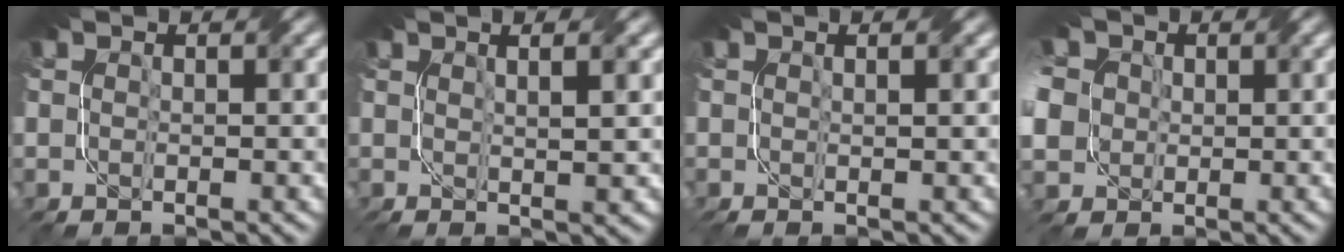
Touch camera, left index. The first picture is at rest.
{"total": 3.7, "force": [1.4, 1.3, 3.2], "torque": [-0.027, 0.011, 0.002]}
{"total": 1.9, "force": [0.5, 0.7, 1.7], "torque": [-0.013, 0.002, 0.004]}
{"total": 7.9, "force": [1.0, 6.8, 4.0], "torque": [-0.102, 0.018, -0.005]}